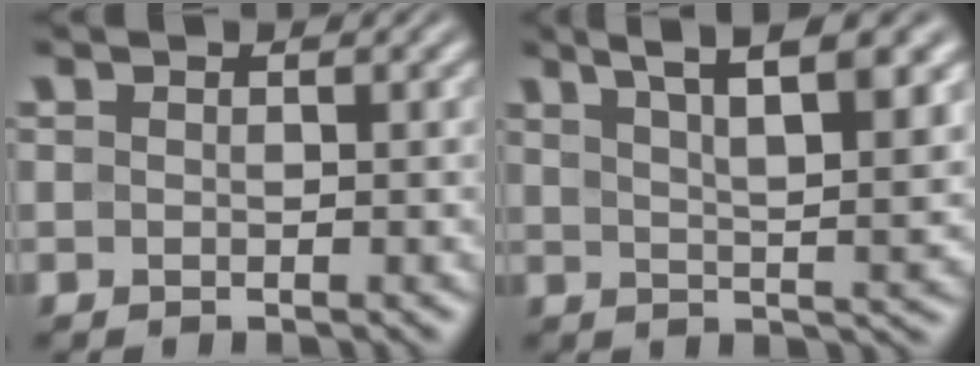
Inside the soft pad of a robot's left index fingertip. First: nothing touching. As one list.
[{"total": 8.0, "force": [4.7, 2.0, 6.3], "torque": [-0.077, 0.018, 0.068]}]